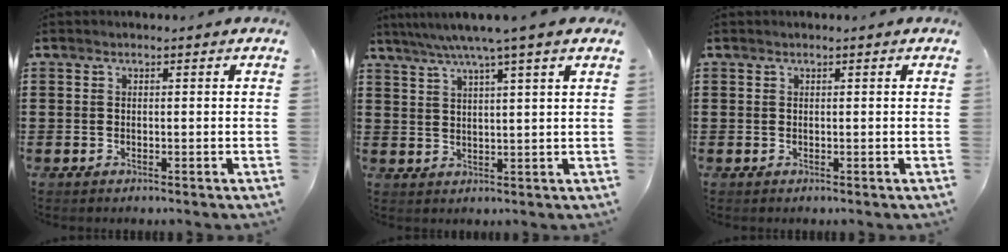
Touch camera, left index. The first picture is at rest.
{"total": 5.4, "force": [4.0, -0.8, 3.6], "torque": [-0.080, -0.013, 0.067]}
{"total": 0.0}